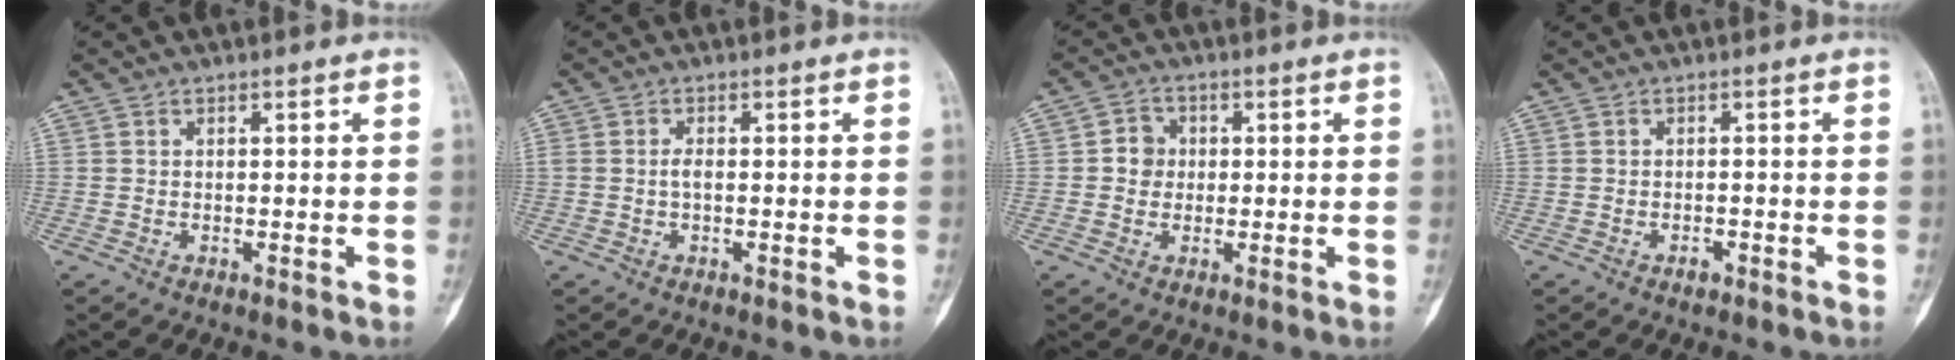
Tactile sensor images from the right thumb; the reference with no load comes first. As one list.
[{"total": 1.3, "force": [-0.2, 0.6, 1.2], "torque": [-0.024, 0.001, -0.004]}, {"total": 3.8, "force": [0.1, 3.5, 1.5], "torque": [-0.002, 0.008, -0.004]}, {"total": 1.2, "force": [-0.8, 0.6, 0.7], "torque": [-0.011, 0.005, -0.014]}]